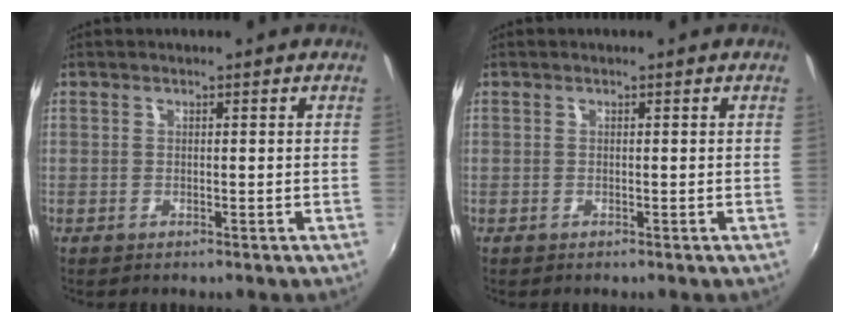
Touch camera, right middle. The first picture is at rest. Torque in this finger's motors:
{"motor_torque": [-0.16, -0.02, -0.01, -0.01]}